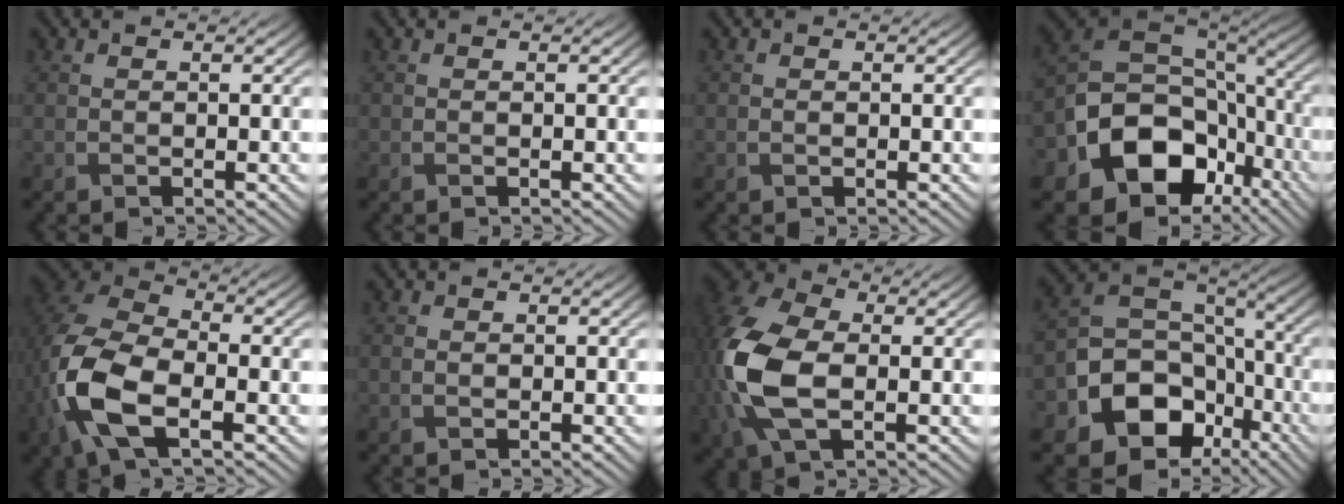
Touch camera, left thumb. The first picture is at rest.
{"total": 0.0}
{"total": 1.0, "force": [0.0, 0.7, 0.7], "torque": [-0.017, -0.001, 0.001]}
{"total": 15.0, "force": [-5.2, 11.3, 8.3], "torque": [-0.185, -0.043, -0.090]}
{"total": 12.8, "force": [-3.4, 7.3, 10.0], "torque": [-0.266, -0.018, -0.070]}
{"total": 1.3, "force": [0.1, 1.0, 0.9], "torque": [-0.025, -0.001, 0.001]}
{"total": 14.2, "force": [-1.0, 9.0, 10.9], "torque": [-0.310, -0.024, -0.016]}
{"total": 13.2, "force": [-5.4, 10.0, 6.6], "torque": [-0.149, -0.041, -0.096]}